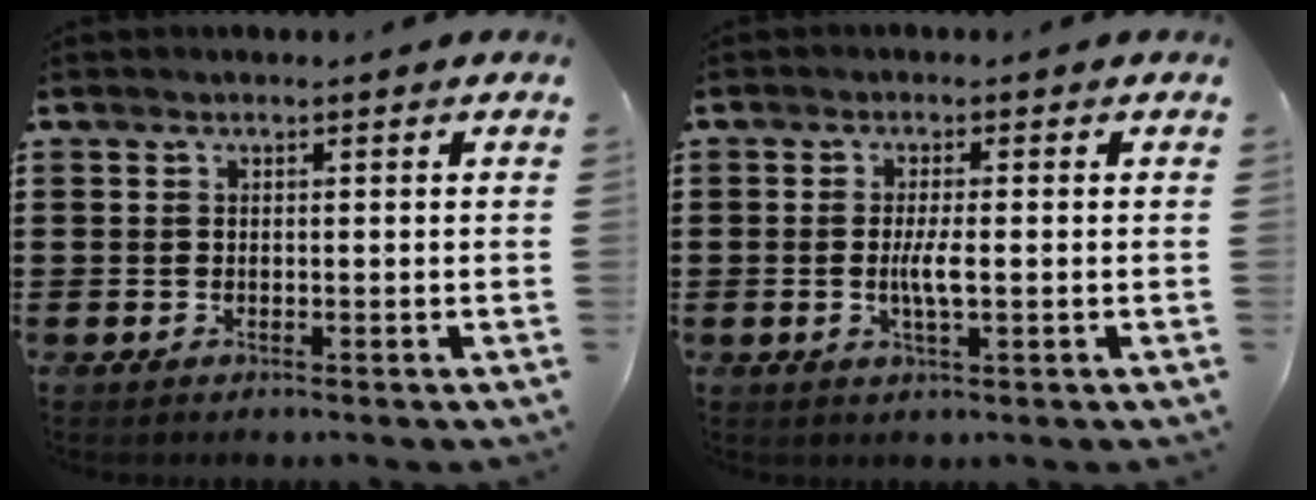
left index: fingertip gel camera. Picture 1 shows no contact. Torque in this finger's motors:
{"motor_torque": [0.73, 0.13, 0.11, 0.10]}